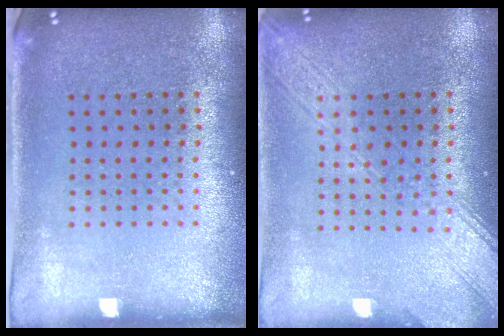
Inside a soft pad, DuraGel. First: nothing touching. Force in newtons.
{"total": 3.2, "press": 3.2, "slide": 0.5}